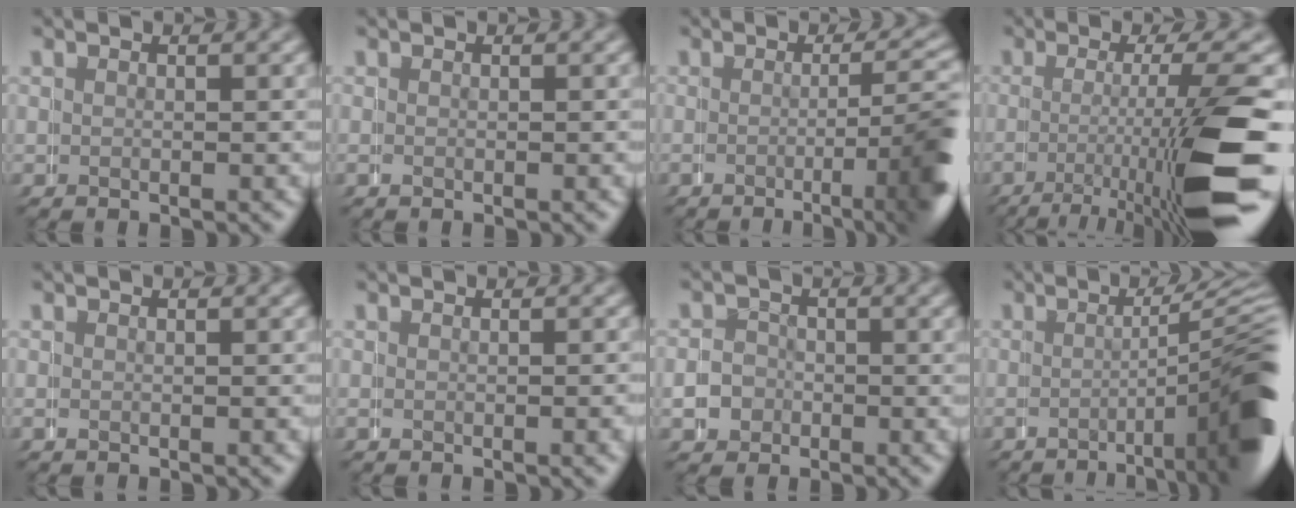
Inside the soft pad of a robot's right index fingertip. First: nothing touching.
{"total": 0.0}
{"total": 9.7, "force": [-3.1, 3.5, 8.5], "torque": [-0.088, -0.008, -0.046]}
{"total": 13.0, "force": [-3.9, 4.0, 11.7], "torque": [-0.169, -0.026, -0.036]}
{"total": 0.0}
{"total": 0.5, "force": [-0.2, 0.1, 0.5], "torque": [-0.006, 0.003, -0.006]}
{"total": 3.2, "force": [-1.0, 3.0, 0.3], "torque": [-0.019, 0.000, -0.020]}
{"total": 12.1, "force": [-3.1, 4.0, 11.0], "torque": [-0.118, -0.006, -0.042]}